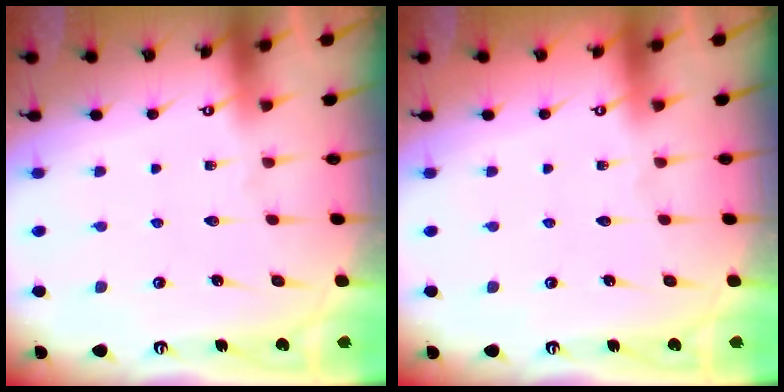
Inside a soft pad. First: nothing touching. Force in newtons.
{"total": 0.0}